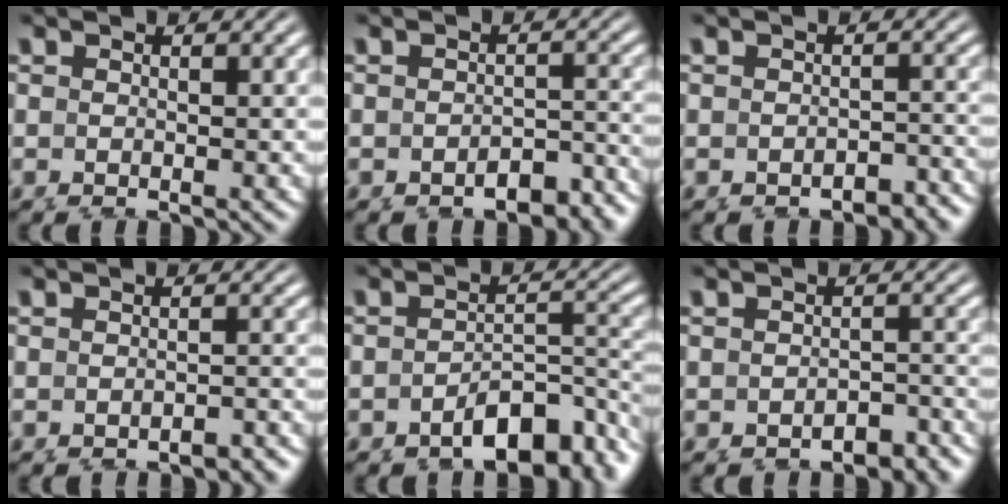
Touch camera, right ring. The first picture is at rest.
{"total": 3.6, "force": [-3.3, 1.1, 1.2], "torque": [0.002, -0.008, -0.049]}
{"total": 2.7, "force": [-2.6, 0.6, 0.4], "torque": [0.006, -0.005, -0.041]}
{"total": 2.3, "force": [-2.2, 0.5, 0.5], "torque": [0.000, -0.002, -0.034]}
{"total": 5.3, "force": [-3.5, 1.9, 3.4], "torque": [-0.022, -0.015, -0.044]}
{"total": 3.1, "force": [-3.0, 0.7, 0.3], "torque": [0.010, -0.007, -0.047]}